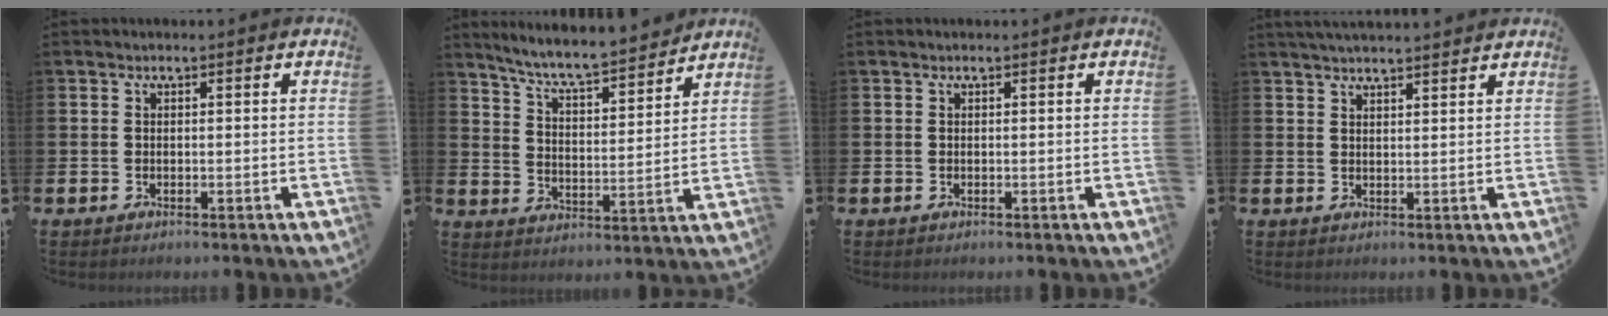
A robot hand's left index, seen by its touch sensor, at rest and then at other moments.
{"total": 7.3, "force": [6.9, 0.4, 2.2], "torque": [-0.067, -0.053, 0.118]}
{"total": 0.0}
{"total": 2.8, "force": [2.8, 0.0, 0.5], "torque": [-0.013, -0.010, 0.051]}